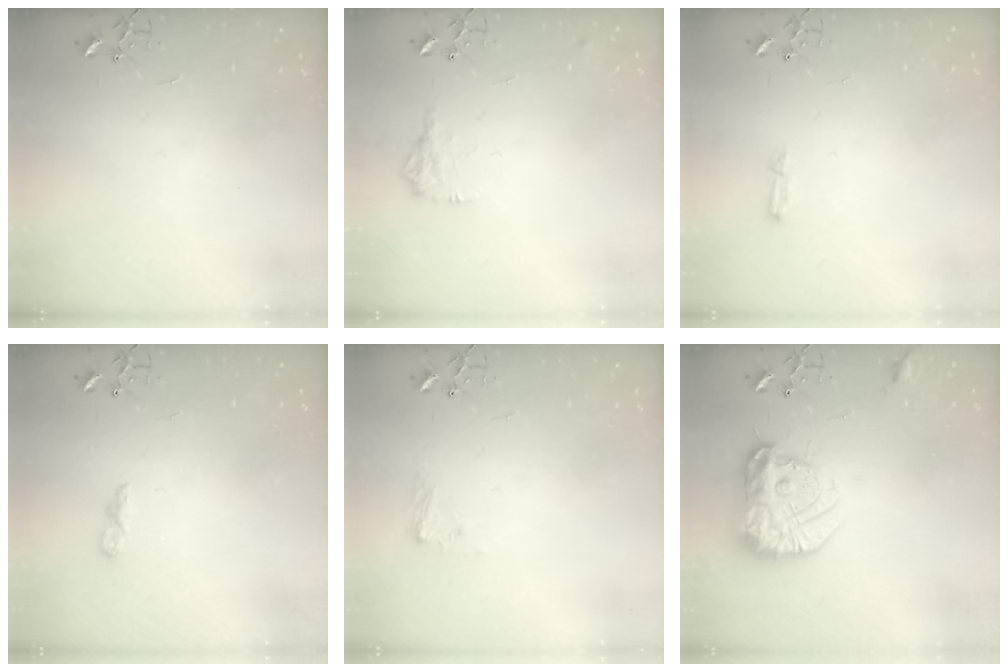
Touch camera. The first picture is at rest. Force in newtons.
{"total": 9.5, "press": 9.5, "slide": 0.4}
{"total": 4.8, "press": 4.8, "slide": 0.5}
{"total": 5.0, "press": 5.0, "slide": 0.5}
{"total": 7.2, "press": 7.2, "slide": 0.5}
{"total": 18.0, "press": 17.9, "slide": 1.6}